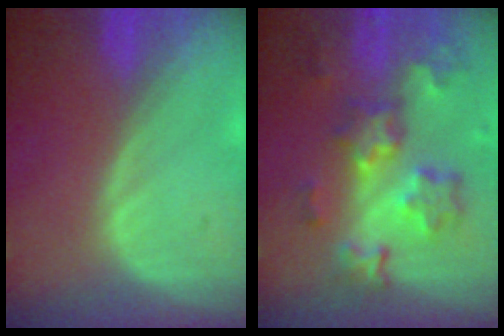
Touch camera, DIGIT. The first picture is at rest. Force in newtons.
{"total": 9.2, "press": 8.1, "slide": 4.5}